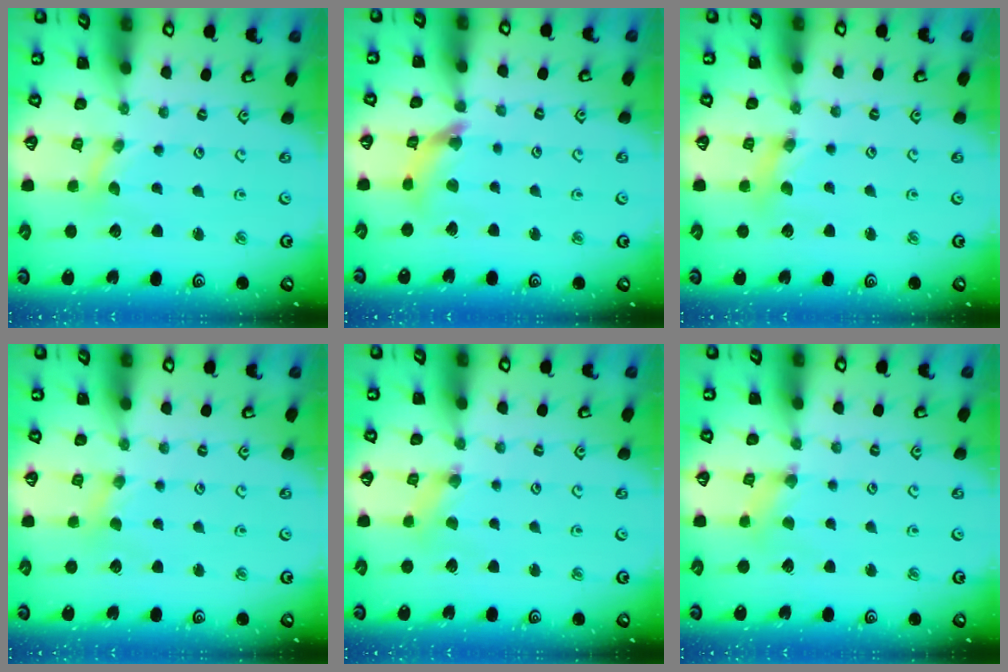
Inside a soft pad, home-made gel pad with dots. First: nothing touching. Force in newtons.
{"total": 8.0, "press": 7.9, "slide": 0.8}
{"total": 1.7, "press": 1.7, "slide": 0.2}
{"total": 0.5, "press": 0.5, "slide": 0.1}
{"total": 1.0, "press": 1.0, "slide": 0.3}
{"total": 1.5, "press": 1.4, "slide": 0.3}